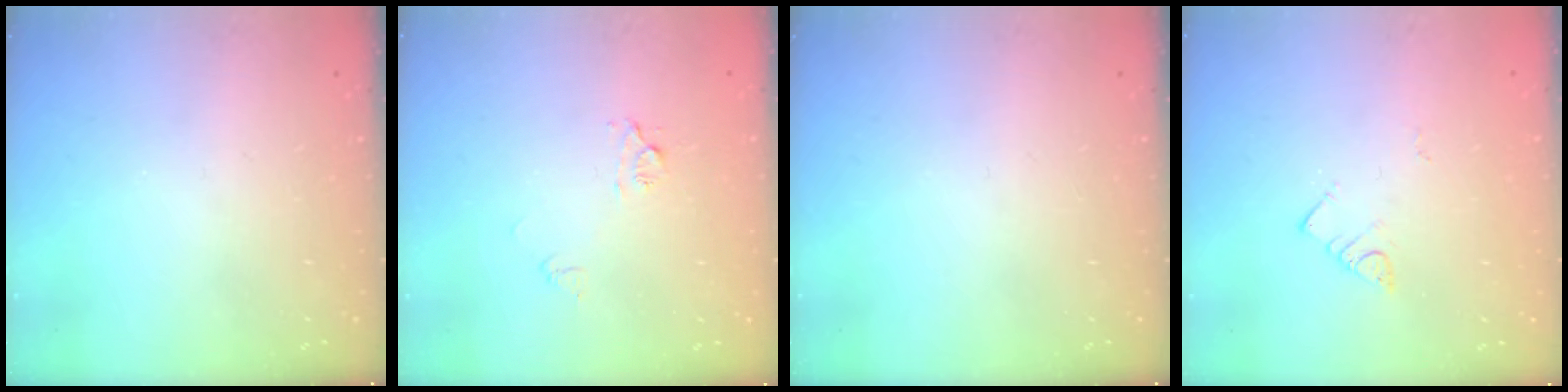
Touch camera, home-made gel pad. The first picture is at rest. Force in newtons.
{"total": 6.0, "press": 5.9, "slide": 0.5}
{"total": 0.0}
{"total": 2.9, "press": 2.9, "slide": 0.3}